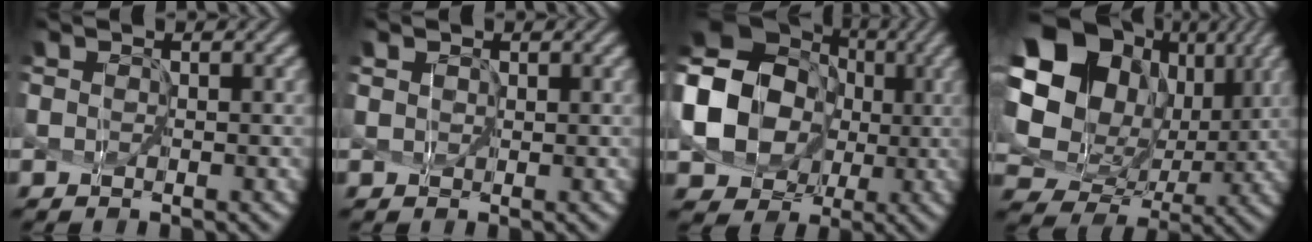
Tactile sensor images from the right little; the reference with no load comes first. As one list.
[{"total": 2.4, "force": [1.2, 1.7, 1.1], "torque": [-0.011, 0.020, -0.002]}, {"total": 13.7, "force": [0.4, 11.7, 7.2], "torque": [-0.161, 0.005, -0.016]}, {"total": 15.9, "force": [4.8, 12.7, 8.4], "torque": [-0.210, 0.022, 0.105]}]